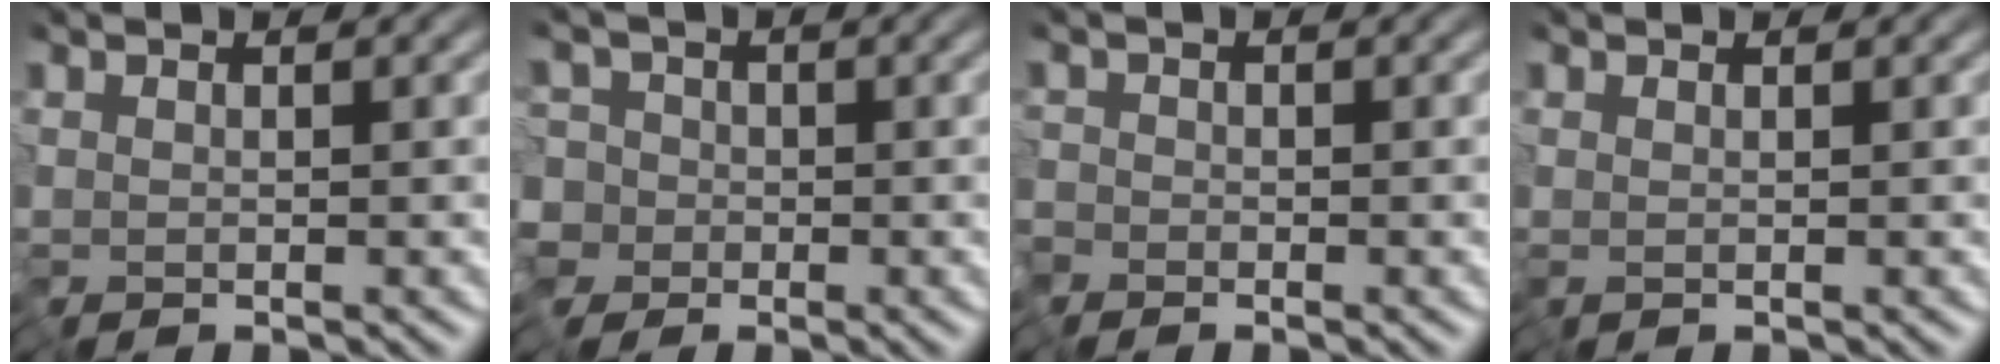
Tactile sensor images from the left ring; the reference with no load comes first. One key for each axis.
{"total": 4.6, "fx": -1.3, "fy": 4.4, "fz": 0.9, "tx": -0.010, "ty": 0.018, "tz": -0.058}
{"total": 1.8, "fx": -1.3, "fy": 1.2, "fz": 0.2, "tx": -0.008, "ty": -0.008, "tz": -0.031}
{"total": 0.0}